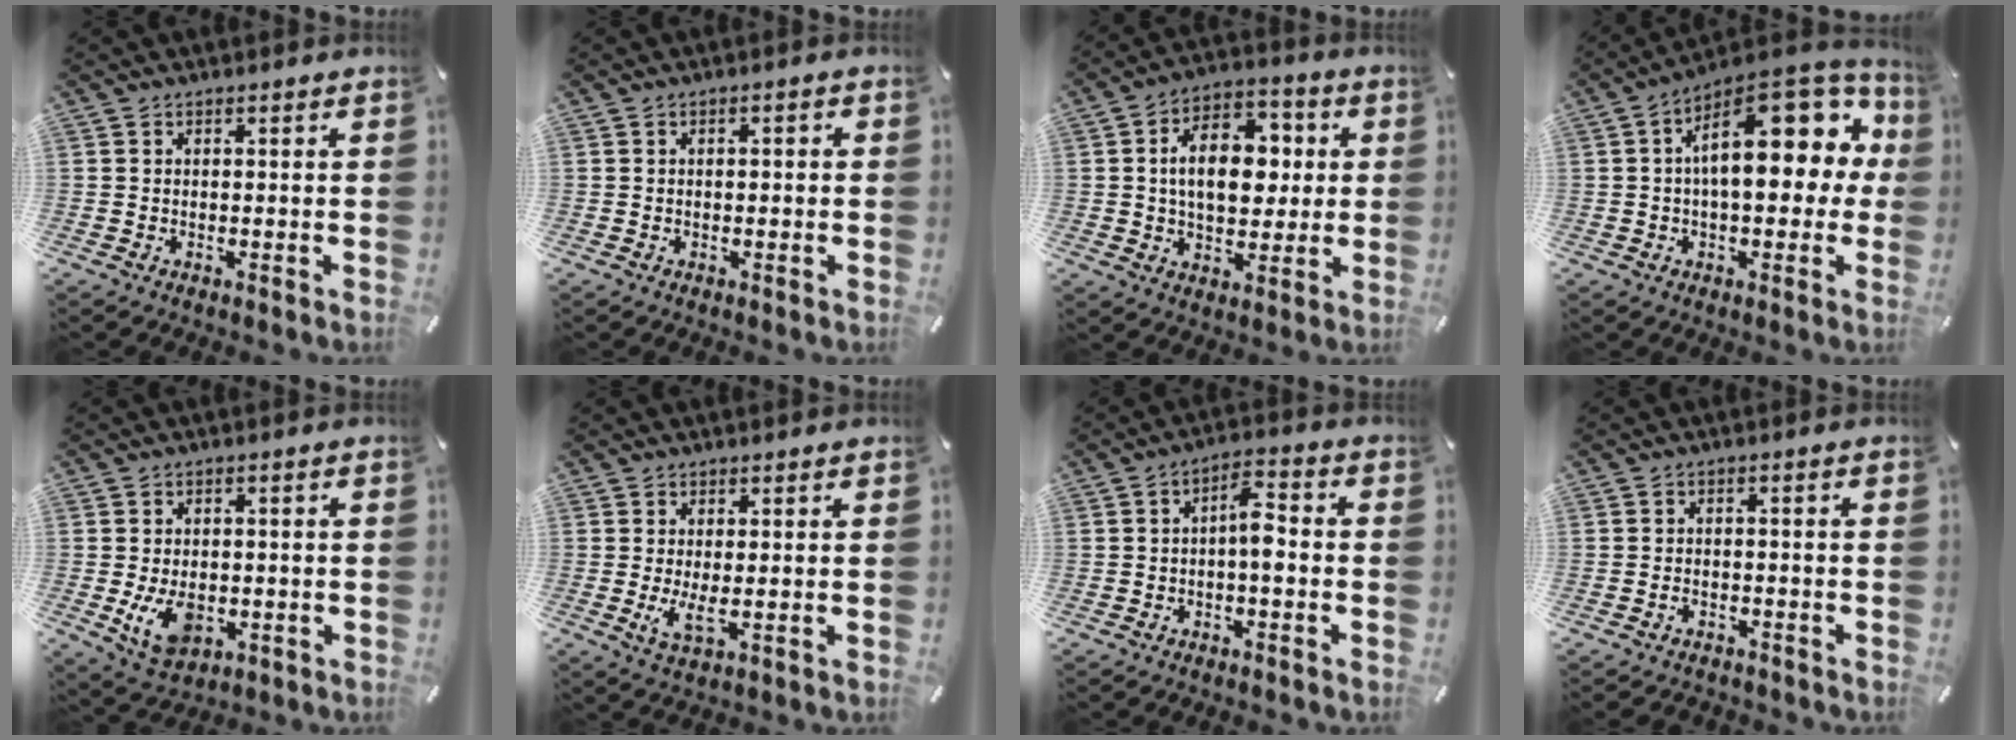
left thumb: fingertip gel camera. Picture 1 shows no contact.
{"total": 1.3, "force": [-0.3, 0.6, 1.1], "torque": [-0.019, 0.002, -0.007]}
{"total": 14.3, "force": [1.2, 9.6, 10.5], "torque": [-0.164, 0.005, 0.020]}
{"total": 20.9, "force": [5.0, 10.4, 17.4], "torque": [-0.233, -0.029, 0.084]}
{"total": 7.7, "force": [-1.5, 5.2, 5.5], "torque": [-0.106, -0.003, -0.027]}
{"total": 4.2, "force": [0.0, 1.6, 3.9], "torque": [-0.082, -0.011, -0.005]}
{"total": 6.7, "force": [-1.1, 3.0, 5.9], "torque": [-0.095, 0.020, -0.021]}
{"total": 2.2, "force": [-1.6, 1.2, 0.7], "torque": [-0.014, 0.009, -0.035]}